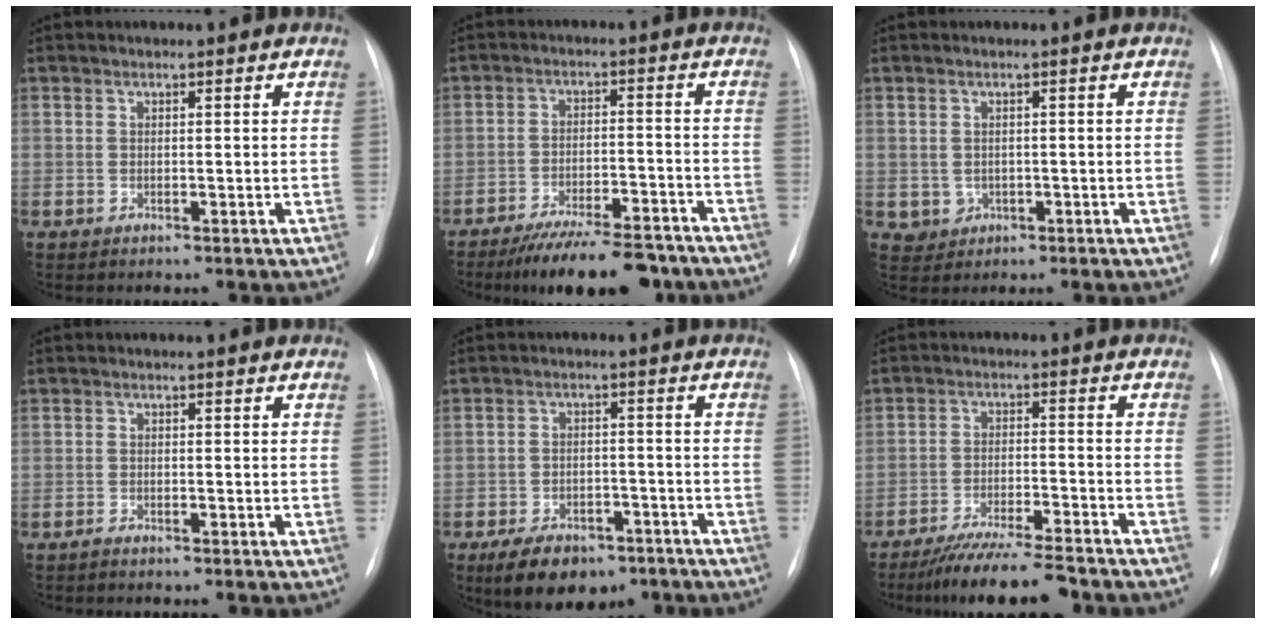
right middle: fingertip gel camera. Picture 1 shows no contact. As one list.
[{"total": 14.7, "force": [-12.4, 3.1, 7.1], "torque": [-0.098, 0.000, -0.183]}, {"total": 2.6, "force": [-0.4, 2.5, 0.6], "torque": [-0.005, 0.003, 0.003]}, {"total": 0.7, "force": [-0.6, 0.0, 0.2], "torque": [-0.009, -0.001, -0.013]}, {"total": 10.2, "force": [-7.2, 5.0, 5.1], "torque": [-0.085, -0.002, -0.110]}, {"total": 11.0, "force": [-9.6, 0.4, 5.4], "torque": [-0.085, -0.027, -0.153]}]